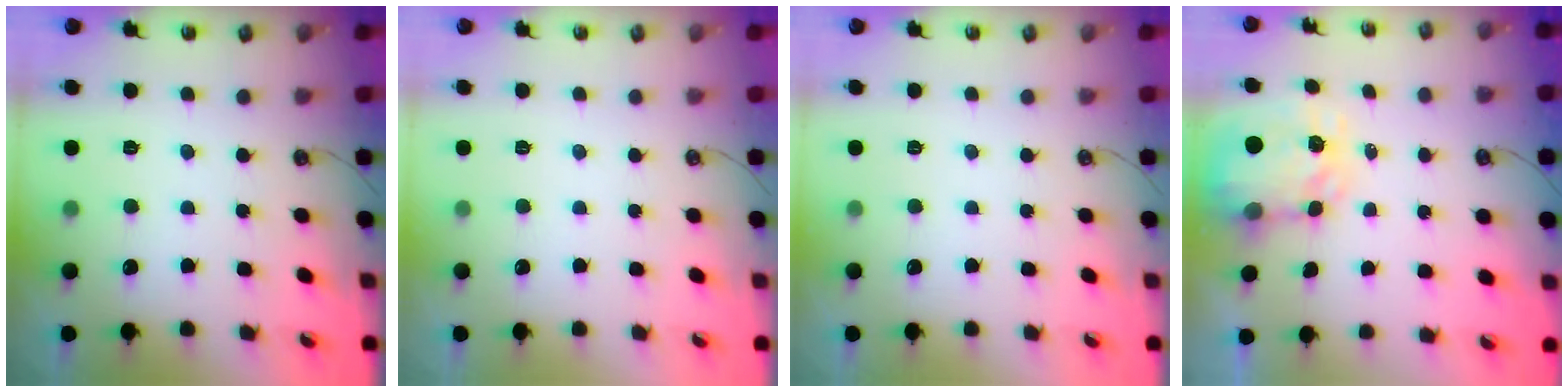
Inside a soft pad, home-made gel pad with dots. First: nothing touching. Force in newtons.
{"total": 0.0}
{"total": 0.0}
{"total": 4.7, "press": 4.6, "slide": 0.7}